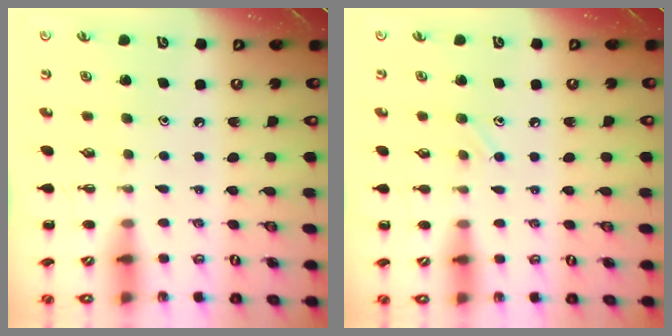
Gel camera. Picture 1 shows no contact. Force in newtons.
{"total": 5.3, "press": 4.9, "slide": 1.9}